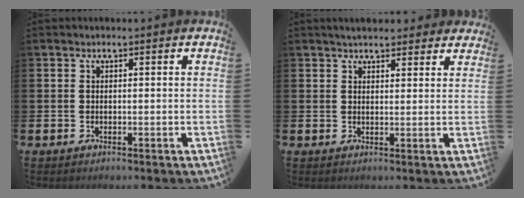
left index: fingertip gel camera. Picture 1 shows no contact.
{"total": 3.2, "force": [3.0, 1.0, 0.6], "torque": [-0.010, -0.006, 0.054]}